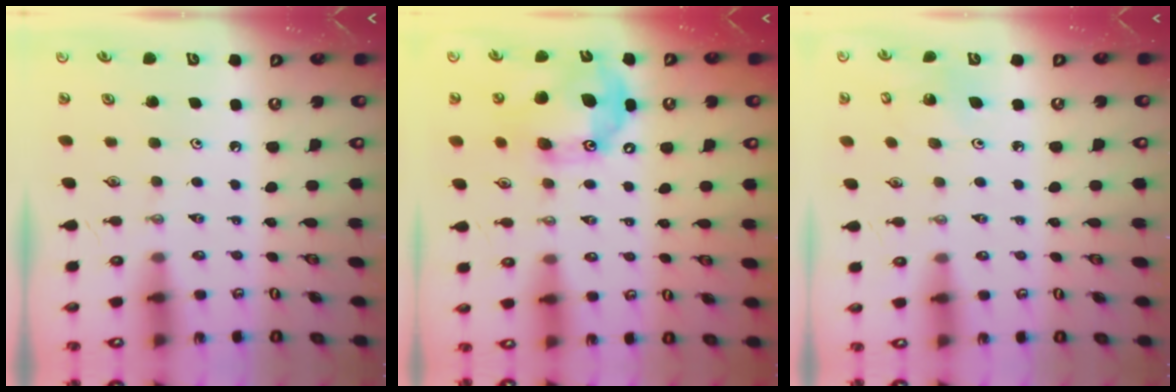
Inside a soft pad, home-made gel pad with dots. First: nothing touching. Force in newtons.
{"total": 17.5, "press": 17.5, "slide": 0.4}
{"total": 3.7, "press": 3.4, "slide": 1.3}